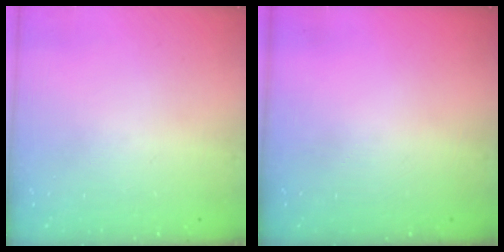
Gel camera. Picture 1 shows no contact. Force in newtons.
{"total": 0.0}